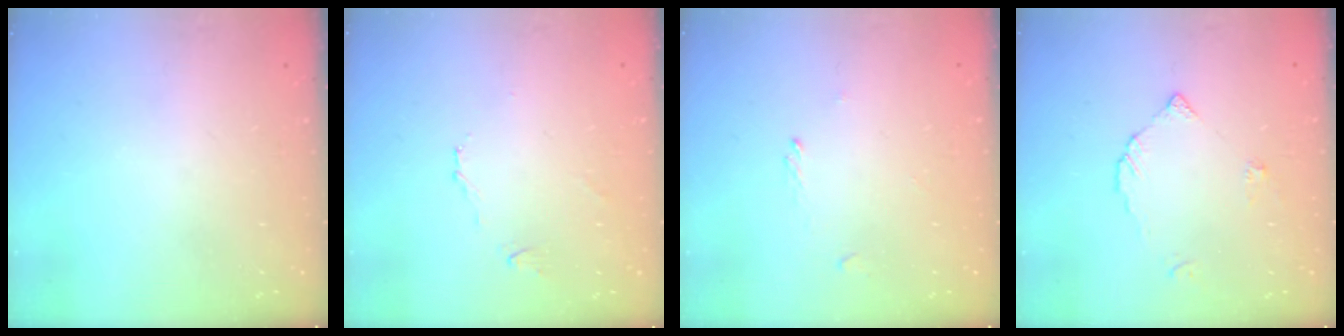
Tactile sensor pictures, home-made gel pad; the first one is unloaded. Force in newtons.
{"total": 2.7, "press": 2.6, "slide": 0.6}
{"total": 0.0}
{"total": 3.0, "press": 3.0, "slide": 0.3}